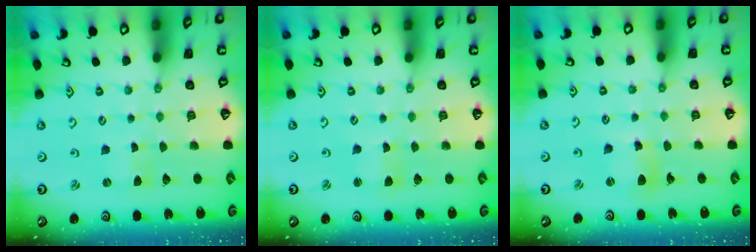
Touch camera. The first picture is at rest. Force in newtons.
{"total": 1.8, "press": 1.8, "slide": 0.3}
{"total": 6.9, "press": 6.8, "slide": 1.2}